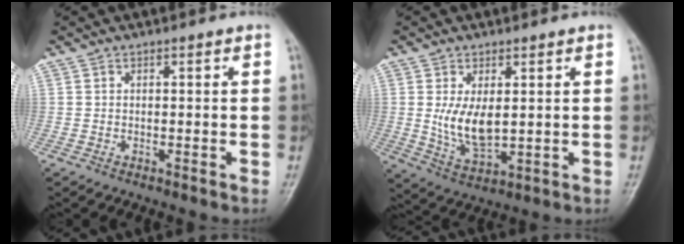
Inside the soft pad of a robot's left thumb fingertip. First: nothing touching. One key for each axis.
{"total": 7.5, "fx": 1.0, "fy": 3.8, "fz": 6.4, "tx": -0.113, "ty": -0.018, "tz": 0.032}